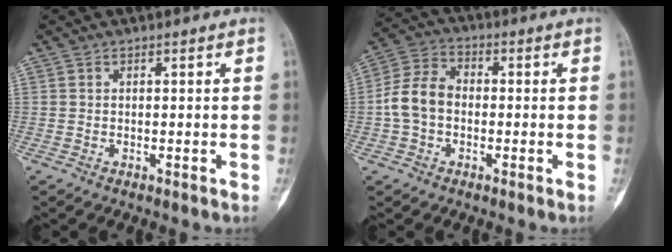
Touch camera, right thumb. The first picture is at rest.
{"total": 8.0, "force": [-1.1, 5.9, 5.3], "torque": [-0.099, 0.028, -0.033]}